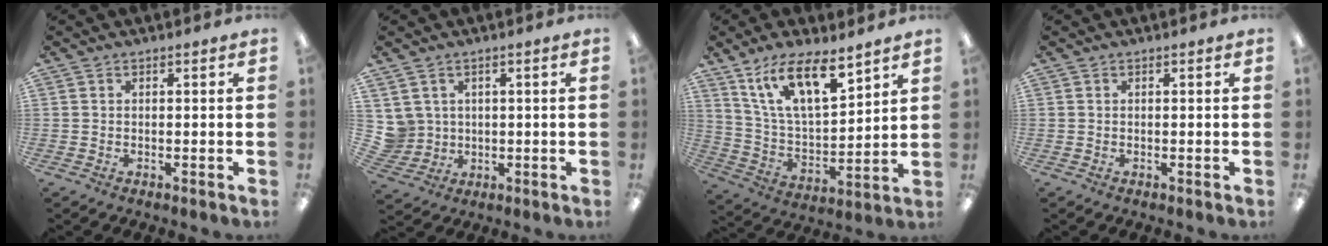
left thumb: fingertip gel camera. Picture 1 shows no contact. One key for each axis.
{"total": 4.9, "fx": 1.7, "fy": 4.5, "fz": -0.3, "tx": -0.022, "ty": -0.001, "tz": 0.038}
{"total": 15.6, "fx": 10.6, "fy": 5.5, "fz": 10.1, "tx": -0.187, "ty": -0.049, "tz": 0.185}
{"total": 0.0}